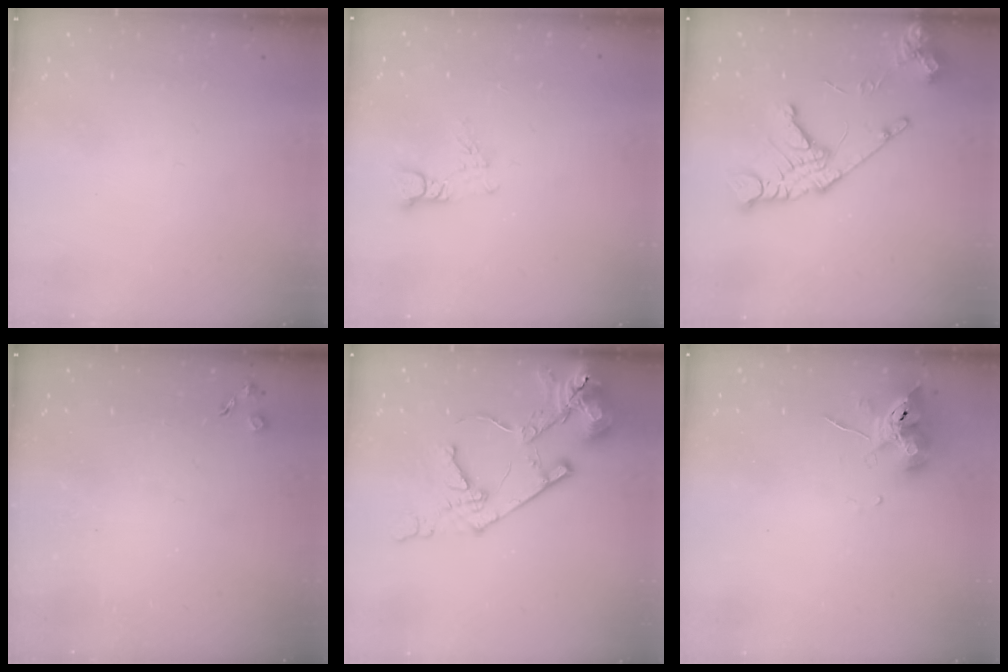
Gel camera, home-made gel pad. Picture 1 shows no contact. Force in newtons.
{"total": 3.6, "press": 3.6, "slide": 0.3}
{"total": 14.5, "press": 14.4, "slide": 1.6}
{"total": 3.7, "press": 3.7, "slide": 0.6}
{"total": 15.5, "press": 15.3, "slide": 2.0}
{"total": 10.1, "press": 10.0, "slide": 1.4}